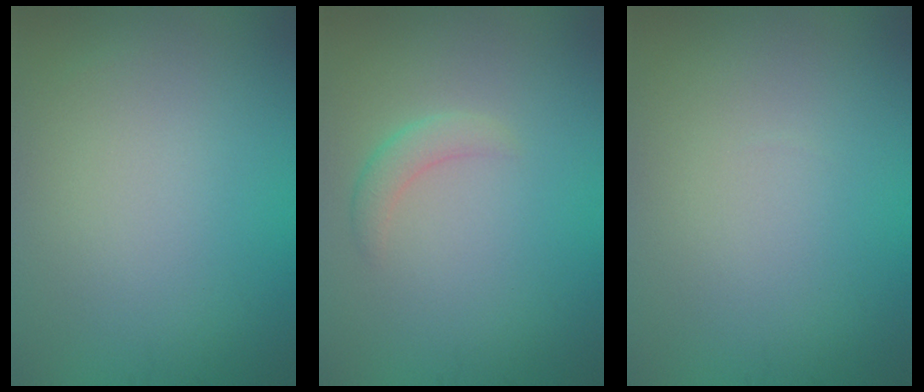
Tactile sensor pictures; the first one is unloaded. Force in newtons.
{"total": 1.7, "press": 1.7, "slide": 0.1}
{"total": 0.0}